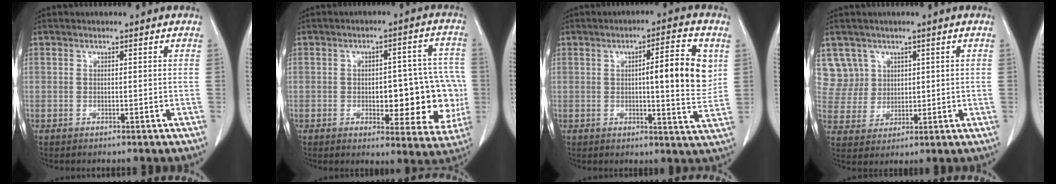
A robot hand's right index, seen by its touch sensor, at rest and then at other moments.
{"total": 14.1, "force": [-2.2, 5.7, 12.7], "torque": [-0.128, 0.028, -0.017]}
{"total": 9.7, "force": [2.1, 1.5, 9.3], "torque": [-0.126, 0.001, 0.024]}
{"total": 6.3, "force": [3.3, 5.4, -0.4], "torque": [0.014, 0.012, 0.073]}